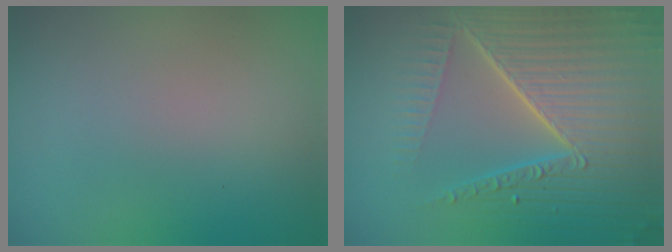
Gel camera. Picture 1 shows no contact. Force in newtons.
{"total": 8.9, "press": 5.9, "slide": 6.7}